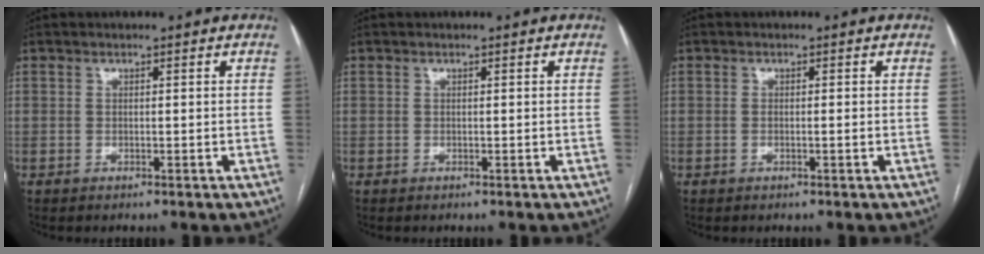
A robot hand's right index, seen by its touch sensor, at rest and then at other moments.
{"total": 0.0}
{"total": 1.0, "force": [-0.2, 0.1, 1.0], "torque": [-0.020, 0.000, 0.000]}